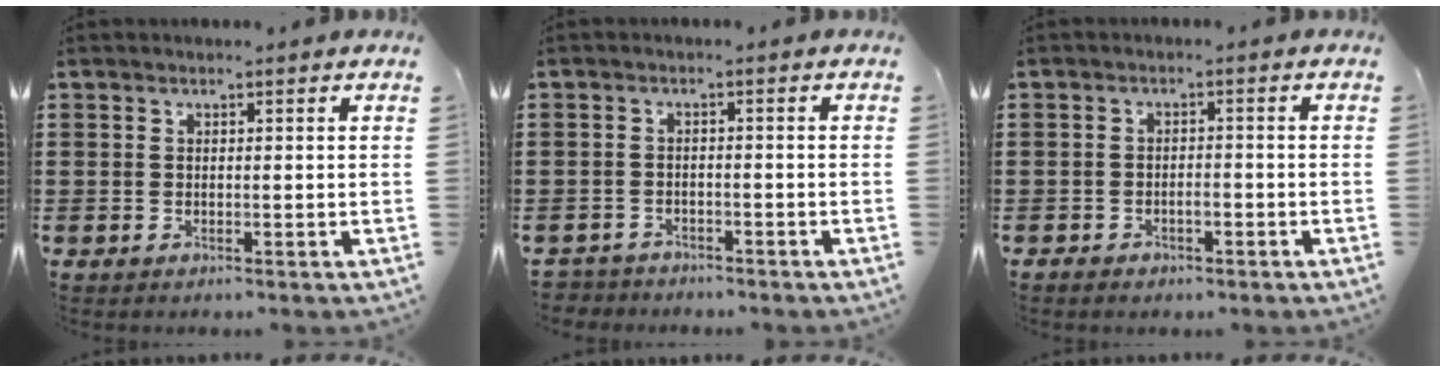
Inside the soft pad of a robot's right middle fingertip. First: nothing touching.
{"total": 2.3, "force": [-2.3, 0.4, -0.4], "torque": [0.000, 0.000, -0.052]}
{"total": 1.6, "force": [-1.2, 0.8, 0.7], "torque": [-0.017, -0.001, -0.026]}